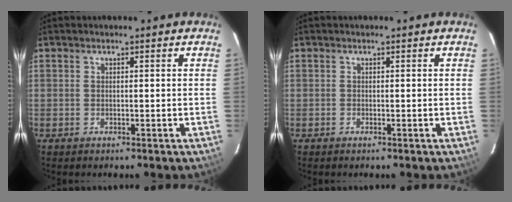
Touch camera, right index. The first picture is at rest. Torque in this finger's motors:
{"motor_torque": [0.01, 0.00, 0.00, -0.01]}